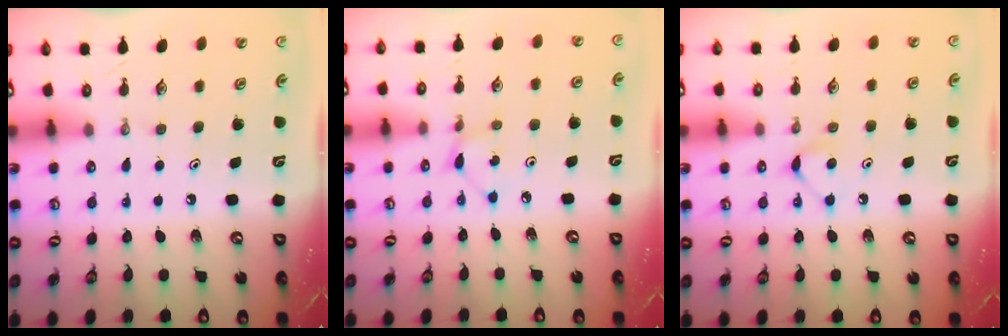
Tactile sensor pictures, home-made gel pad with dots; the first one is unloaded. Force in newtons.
{"total": 1.9, "press": 1.9, "slide": 0.1}
{"total": 4.7, "press": 4.7, "slide": 0.7}